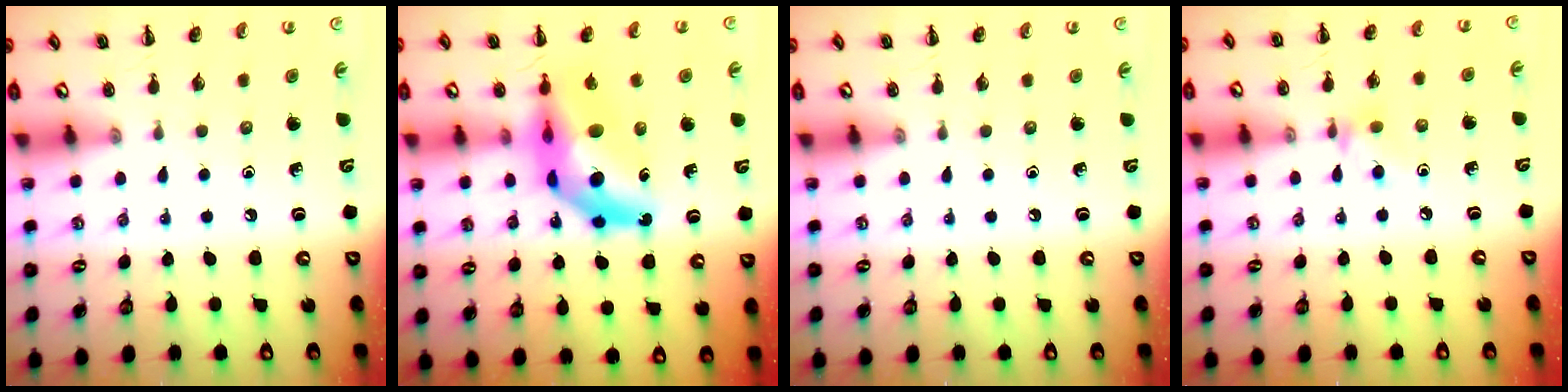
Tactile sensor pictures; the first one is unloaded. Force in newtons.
{"total": 13.1, "press": 12.5, "slide": 4.0}
{"total": 0.0}
{"total": 5.2, "press": 5.1, "slide": 1.1}